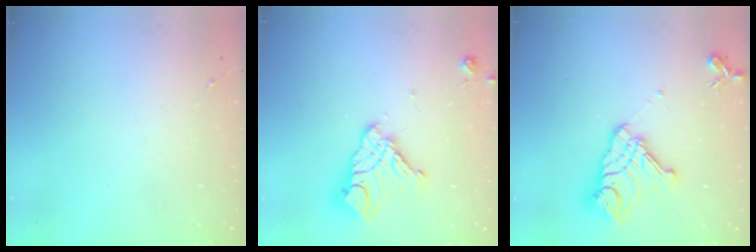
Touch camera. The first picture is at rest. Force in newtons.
{"total": 14.6, "press": 14.5, "slide": 1.4}
{"total": 15.8, "press": 15.7, "slide": 1.7}